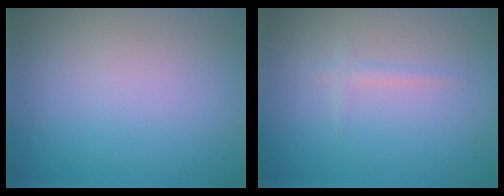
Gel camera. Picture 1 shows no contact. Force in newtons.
{"total": 0.9, "press": 0.9, "slide": 0.1}